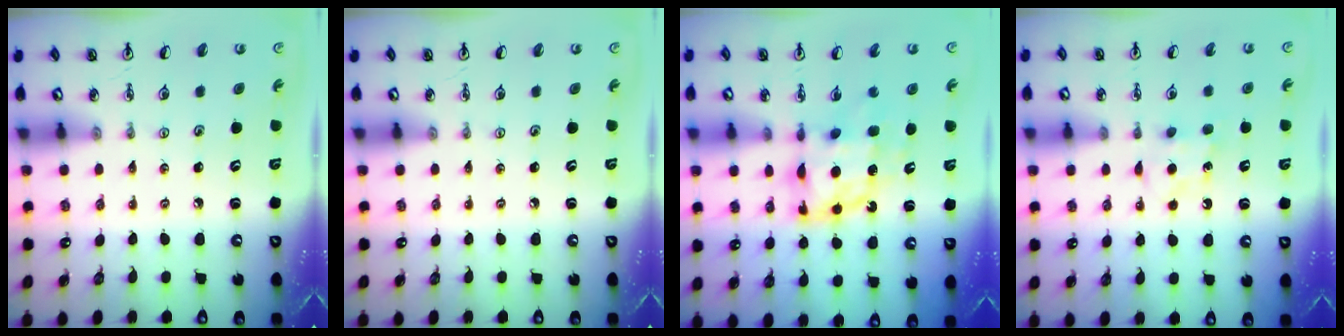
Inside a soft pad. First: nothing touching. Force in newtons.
{"total": 0.0}
{"total": 10.5, "press": 10.4, "slide": 0.9}
{"total": 5.1, "press": 5.1, "slide": 0.7}